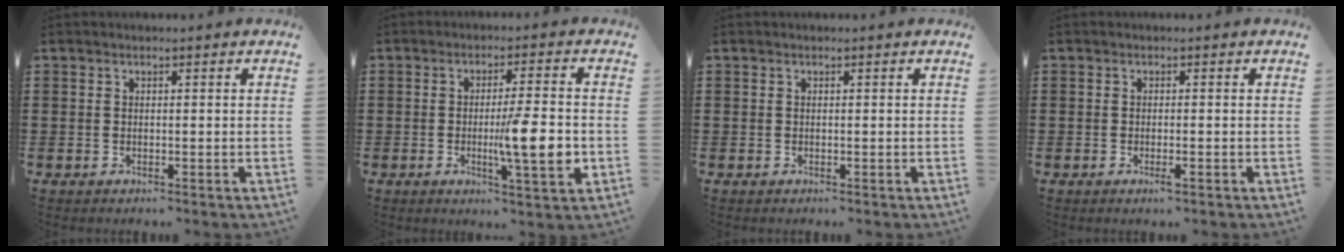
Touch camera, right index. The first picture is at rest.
{"total": 9.4, "force": [-1.4, 1.1, 9.2], "torque": [-0.135, -0.014, -0.024]}
{"total": 0.0}
{"total": 1.4, "force": [-0.6, 0.0, 1.3], "torque": [-0.028, -0.007, -0.013]}